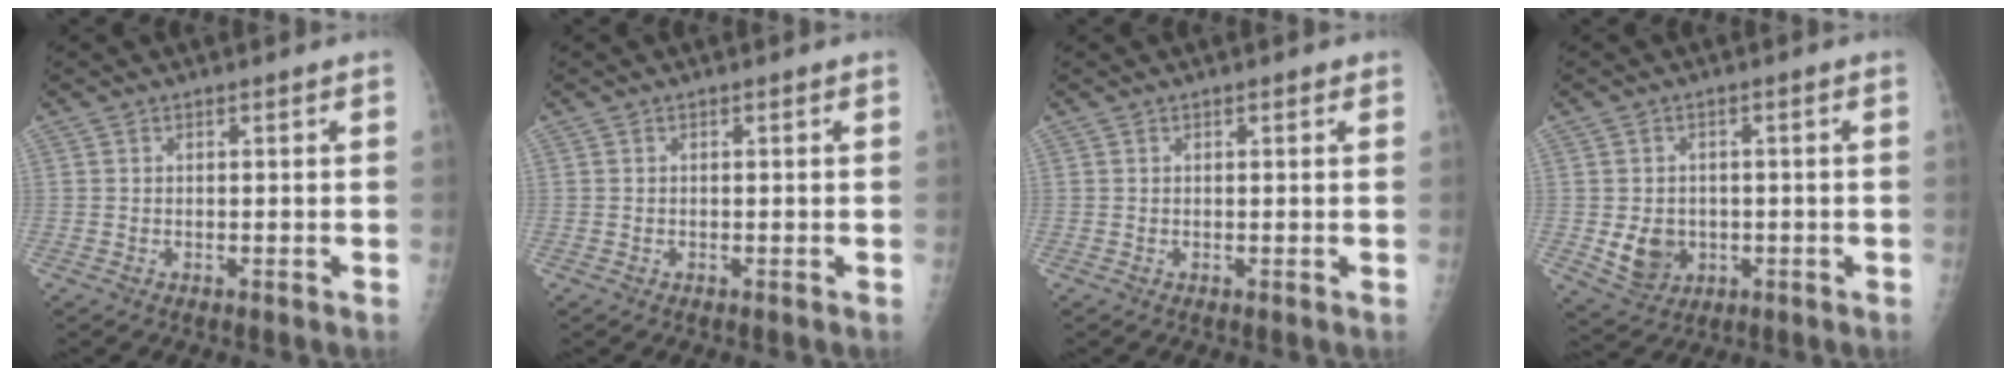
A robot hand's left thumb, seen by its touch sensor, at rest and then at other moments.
{"total": 0.0}
{"total": 0.8, "force": [0.4, 0.3, 0.6], "torque": [-0.008, 0.000, 0.003]}
{"total": 6.2, "force": [-1.0, 5.3, 3.0], "torque": [-0.029, 0.002, -0.001]}